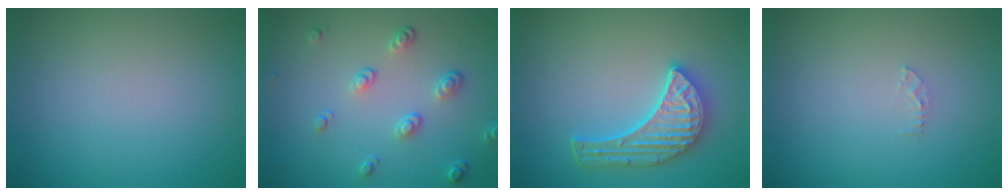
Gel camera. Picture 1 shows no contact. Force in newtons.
{"total": 2.6, "press": 1.7, "slide": 2.0}
{"total": 5.0, "press": 4.3, "slide": 2.7}
{"total": 0.7, "press": 0.7, "slide": 0.1}